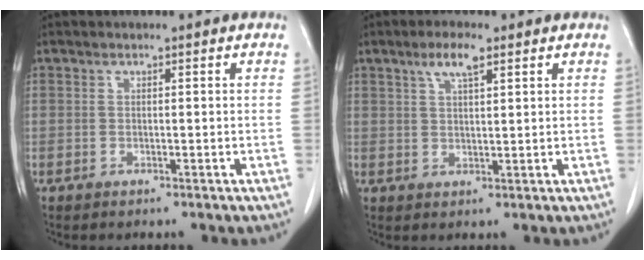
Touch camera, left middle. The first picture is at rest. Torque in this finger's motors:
{"motor_torque": [0.22, -0.16, 0.03, 0.02]}